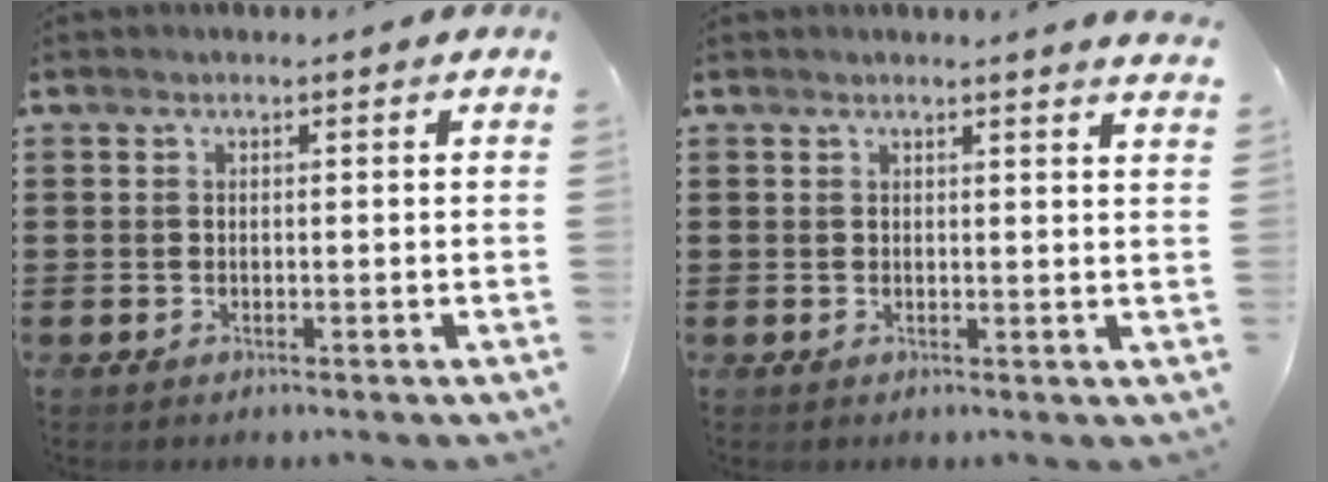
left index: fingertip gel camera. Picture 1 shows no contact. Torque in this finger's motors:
{"motor_torque": [-0.27, -0.06, -0.17, -0.01]}